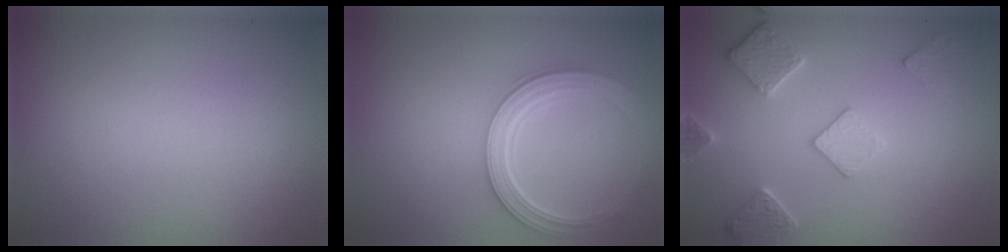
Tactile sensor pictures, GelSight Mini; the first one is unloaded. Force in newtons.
{"total": 4.4, "press": 3.6, "slide": 2.6}
{"total": 3.5, "press": 3.4, "slide": 0.9}